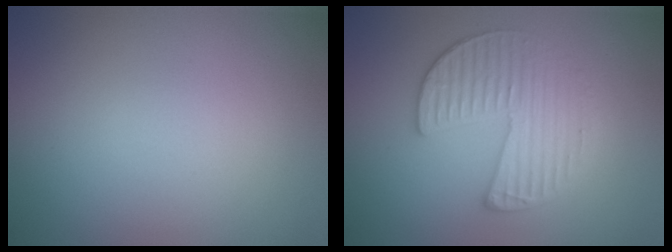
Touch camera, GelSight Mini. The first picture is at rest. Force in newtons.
{"total": 3.5, "press": 3.4, "slide": 0.6}